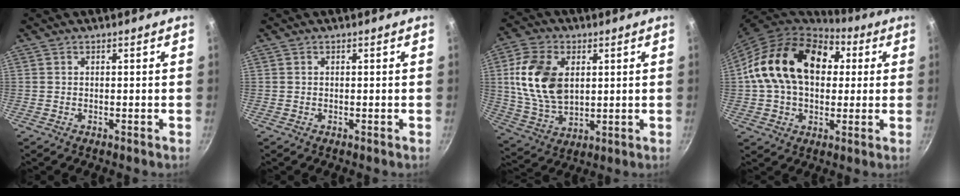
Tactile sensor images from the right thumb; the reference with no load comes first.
{"total": 0.0}
{"total": 15.5, "force": [2.9, 10.2, 11.3], "torque": [-0.198, -0.011, 0.064]}
{"total": 22.4, "force": [4.3, 15.7, 15.4], "torque": [-0.244, 0.033, 0.064]}